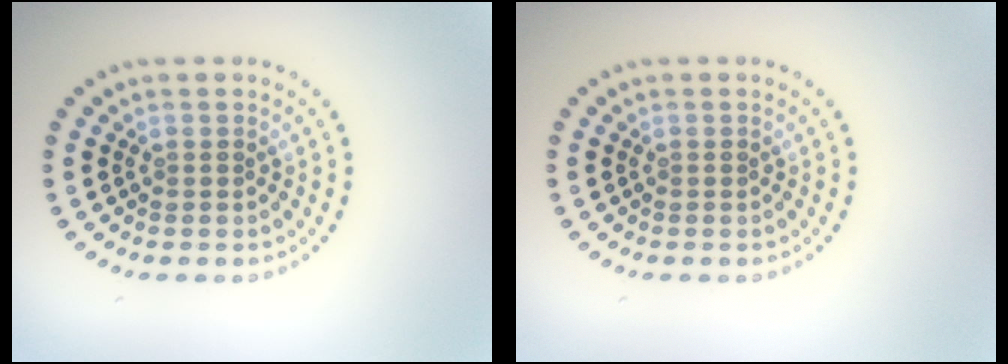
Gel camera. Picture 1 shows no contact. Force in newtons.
{"total": 0.0}